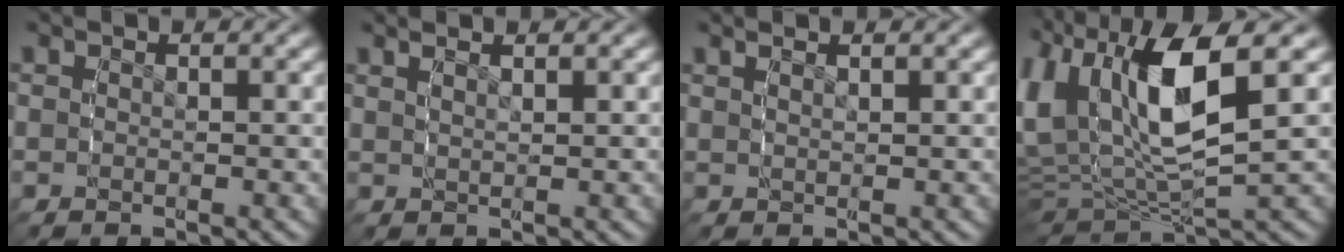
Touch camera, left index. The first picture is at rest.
{"total": 2.3, "force": [1.7, 0.7, 1.3], "torque": [-0.019, 0.009, 0.025]}
{"total": 1.6, "force": [1.3, 0.4, 0.9], "torque": [-0.012, 0.006, 0.020]}
{"total": 11.0, "force": [0.9, 7.4, 8.2], "torque": [-0.179, -0.013, 0.014]}